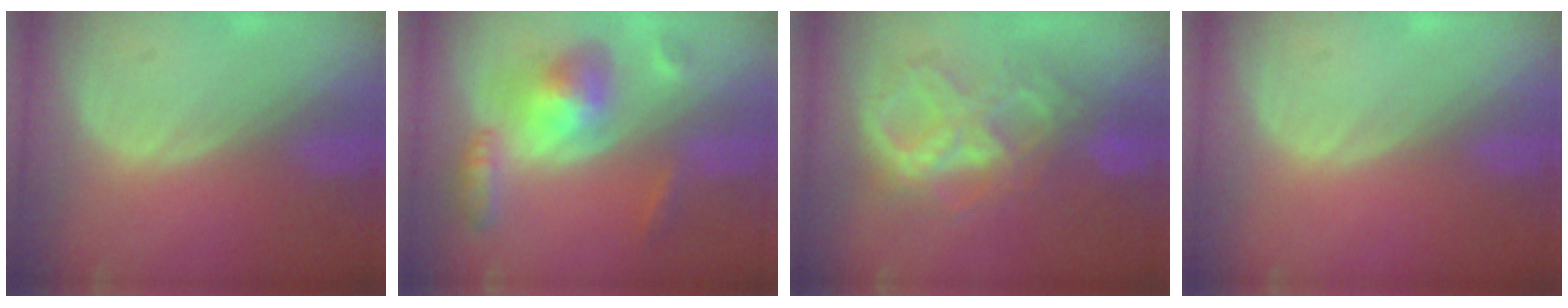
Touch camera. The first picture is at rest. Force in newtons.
{"total": 8.2, "press": 8.2, "slide": 0.6}
{"total": 9.6, "press": 9.5, "slide": 1.0}
{"total": 0.0}